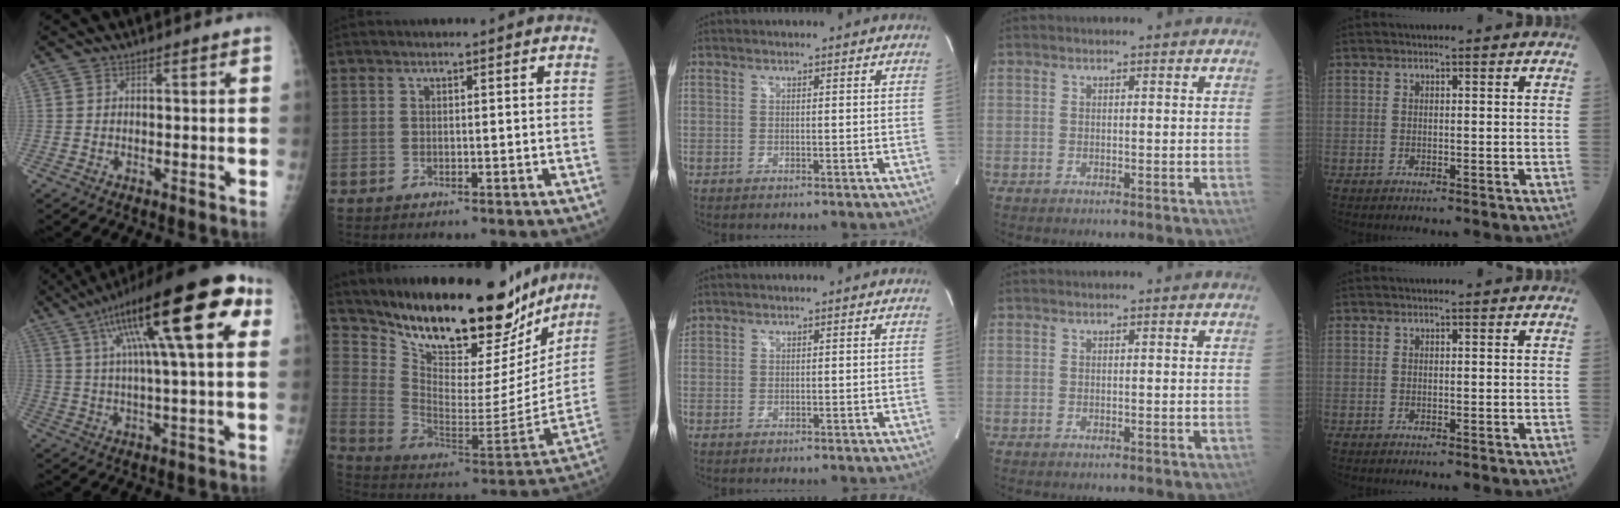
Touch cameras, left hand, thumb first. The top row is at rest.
{"thumb": {"total": 24.9, "force": [9.4, 6.2, 22.2], "torque": [-0.339, 0.022, 0.142]}, "index": {"total": 25.8, "force": [22.0, 7.4, 11.2], "torque": [-0.179, -0.043, 0.325]}, "middle": {"total": 1.3, "force": [1.2, 0.4, 0.2], "torque": [-0.013, 0.018, 0.028]}}